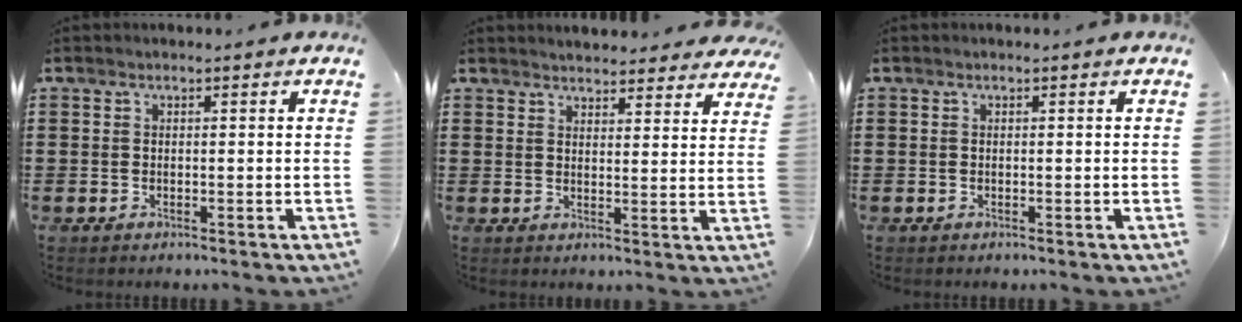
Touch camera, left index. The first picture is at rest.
{"total": 3.5, "force": [3.5, 0.2, 0.2], "torque": [-0.007, -0.017, 0.063]}
{"total": 0.0}